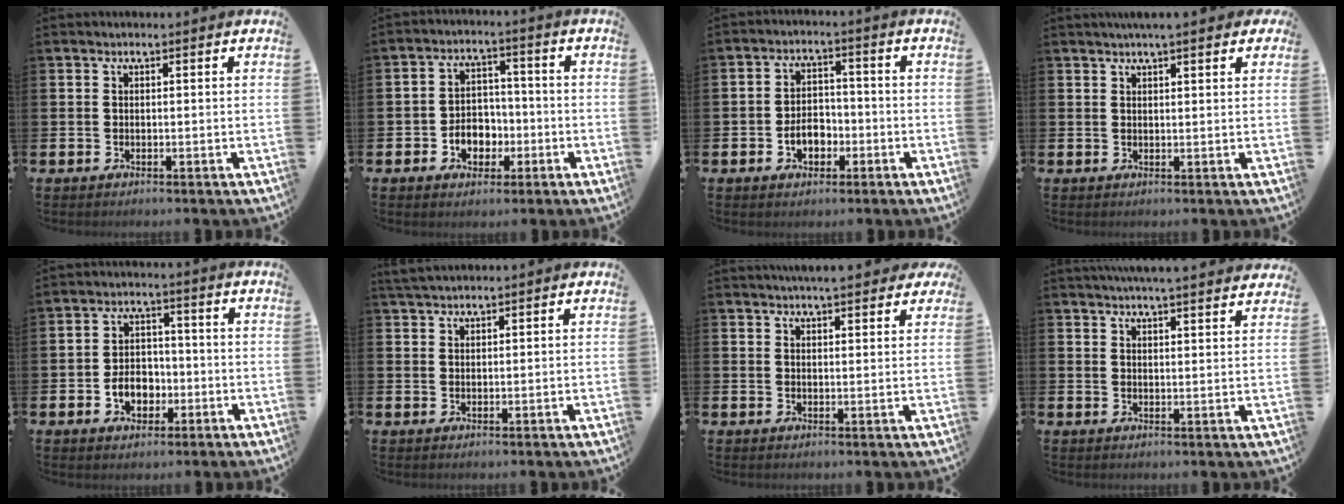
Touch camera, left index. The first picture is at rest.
{"total": 4.5, "force": [-1.6, 3.8, 2.0], "torque": [-0.037, 0.005, -0.036]}
{"total": 4.1, "force": [-1.6, 2.9, 2.4], "torque": [-0.040, 0.005, -0.034]}
{"total": 3.0, "force": [2.5, 0.4, 1.6], "torque": [-0.026, -0.003, 0.042]}
{"total": 4.8, "force": [-1.7, 3.6, 2.8], "torque": [-0.039, 0.003, -0.037]}
{"total": 2.3, "force": [2.2, 0.5, 0.6], "torque": [-0.012, -0.003, 0.040]}
{"total": 4.2, "force": [4.0, 0.6, 1.1], "torque": [-0.020, -0.015, 0.072]}
{"total": 4.7, "force": [4.6, -0.4, 0.7], "torque": [-0.021, -0.022, 0.083]}